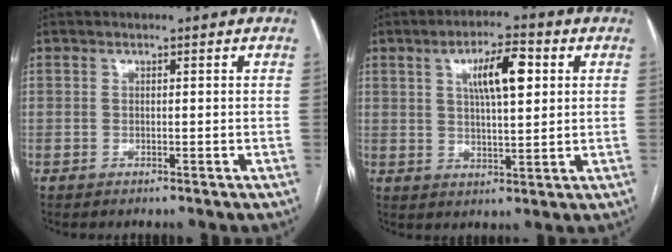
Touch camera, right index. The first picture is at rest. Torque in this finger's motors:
{"motor_torque": [0.74, 0.58, 0.20, 0.11]}